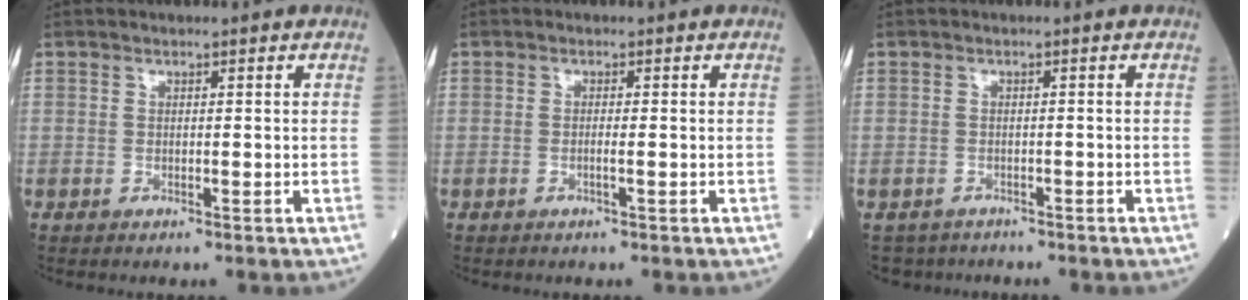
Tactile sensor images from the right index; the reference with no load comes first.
{"total": 0.9, "force": [-0.4, -0.1, 0.8], "torque": [-0.018, 0.000, -0.008]}
{"total": 3.3, "force": [-2.6, 1.9, -0.6], "torque": [0.006, 0.002, -0.049]}